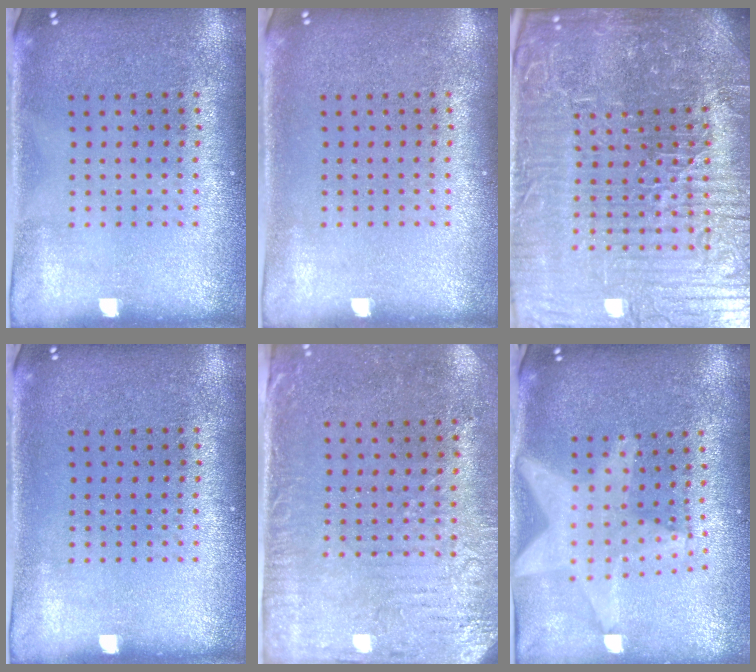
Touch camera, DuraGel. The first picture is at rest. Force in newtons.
{"total": 0.0}
{"total": 7.5, "press": 6.7, "slide": 3.3}
{"total": 0.0}
{"total": 3.2, "press": 2.5, "slide": 2.0}
{"total": 2.2, "press": 1.8, "slide": 1.3}